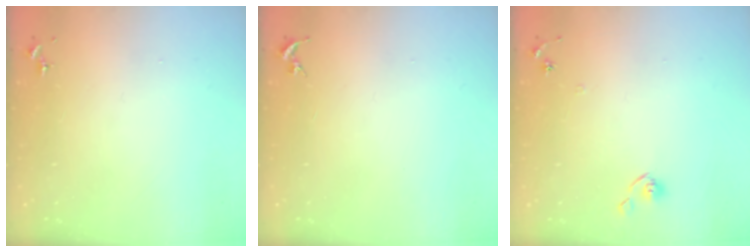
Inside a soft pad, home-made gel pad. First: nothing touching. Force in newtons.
{"total": 0.0}
{"total": 6.1, "press": 6.1, "slide": 0.5}